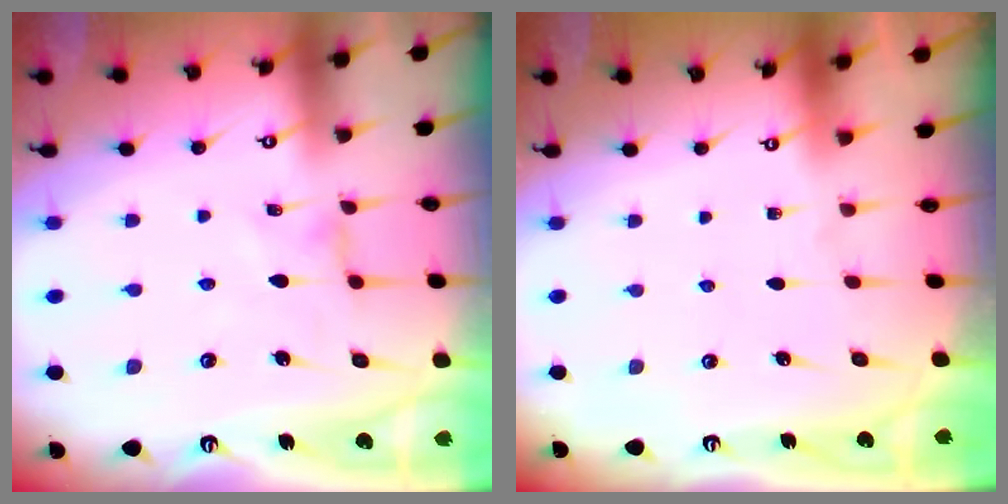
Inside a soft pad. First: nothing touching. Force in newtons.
{"total": 0.0}